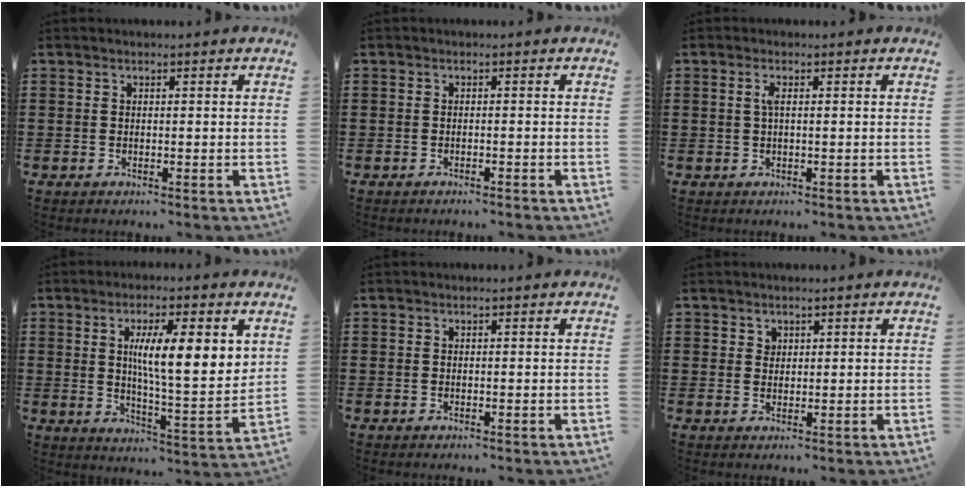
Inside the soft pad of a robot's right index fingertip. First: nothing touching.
{"total": 0.6, "force": [-0.6, 0.0, 0.2], "torque": [-0.005, -0.002, -0.012]}
{"total": 1.6, "force": [0.1, 0.3, 1.6], "torque": [-0.031, 0.000, 0.001]}
{"total": 10.1, "force": [3.4, 2.3, 9.2], "torque": [-0.158, -0.012, 0.049]}
{"total": 0.0}
{"total": 1.4, "force": [1.1, 1.0, 0.1], "torque": [-0.004, 0.001, 0.021]}